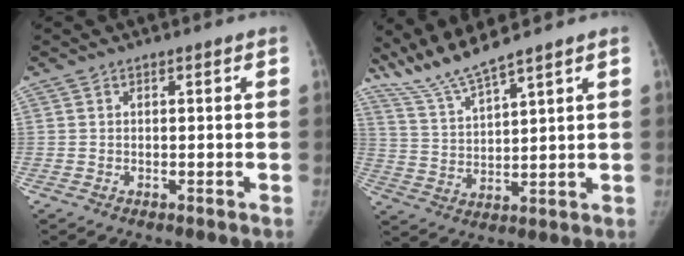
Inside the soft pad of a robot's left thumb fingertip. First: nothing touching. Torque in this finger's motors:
{"motor_torque": [0.90, -1.09, 0.89, -0.97, 0.02]}